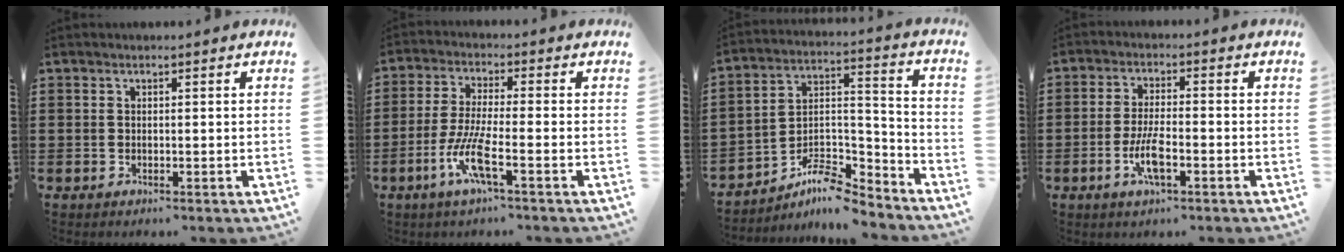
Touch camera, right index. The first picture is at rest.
{"total": 7.5, "force": [-3.4, 1.2, 6.6], "torque": [-0.156, -0.017, -0.071]}
{"total": 8.5, "force": [-7.4, 2.3, 3.4], "torque": [-0.060, 0.016, -0.144]}
{"total": 5.5, "force": [-2.0, 1.5, 4.9], "torque": [-0.108, -0.004, -0.043]}